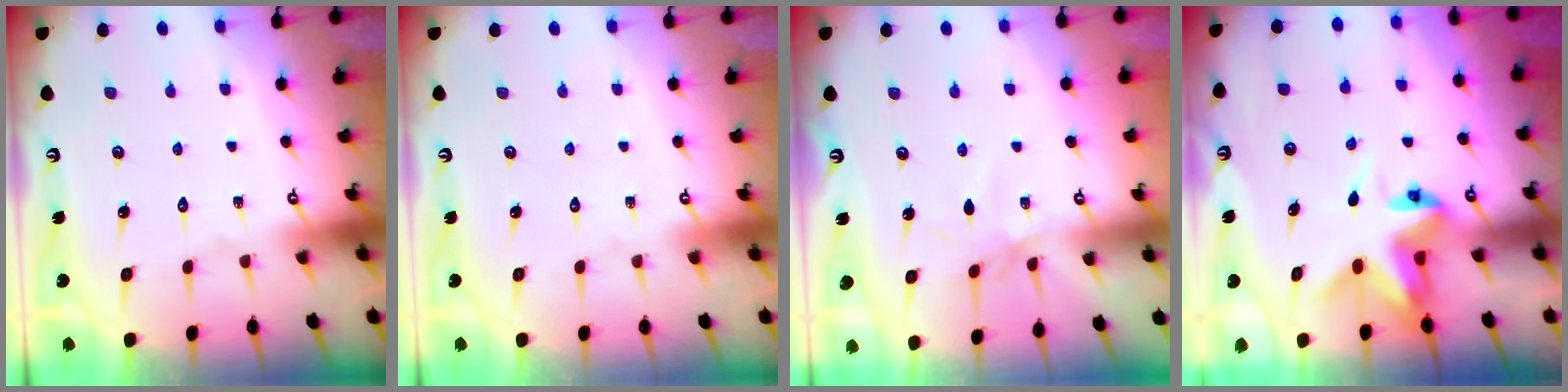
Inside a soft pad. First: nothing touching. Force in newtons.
{"total": 0.0}
{"total": 2.3, "press": 2.3, "slide": 0.5}
{"total": 5.0, "press": 5.0, "slide": 0.4}